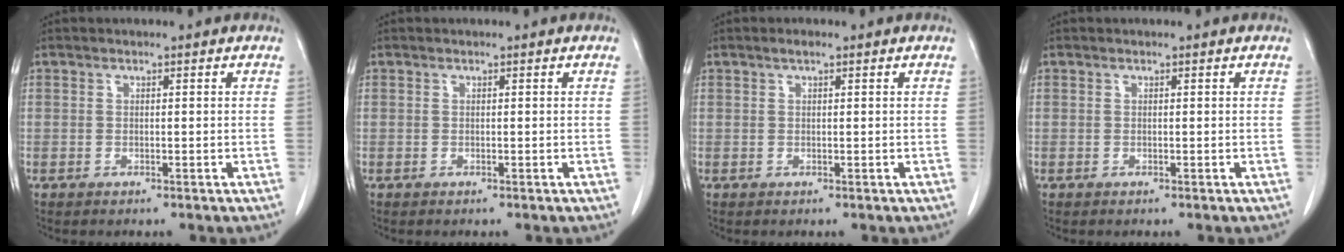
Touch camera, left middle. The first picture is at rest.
{"total": 0.0}
{"total": 1.0, "force": [0.6, 0.1, 0.8], "torque": [-0.018, 0.005, 0.011]}
{"total": 0.0}